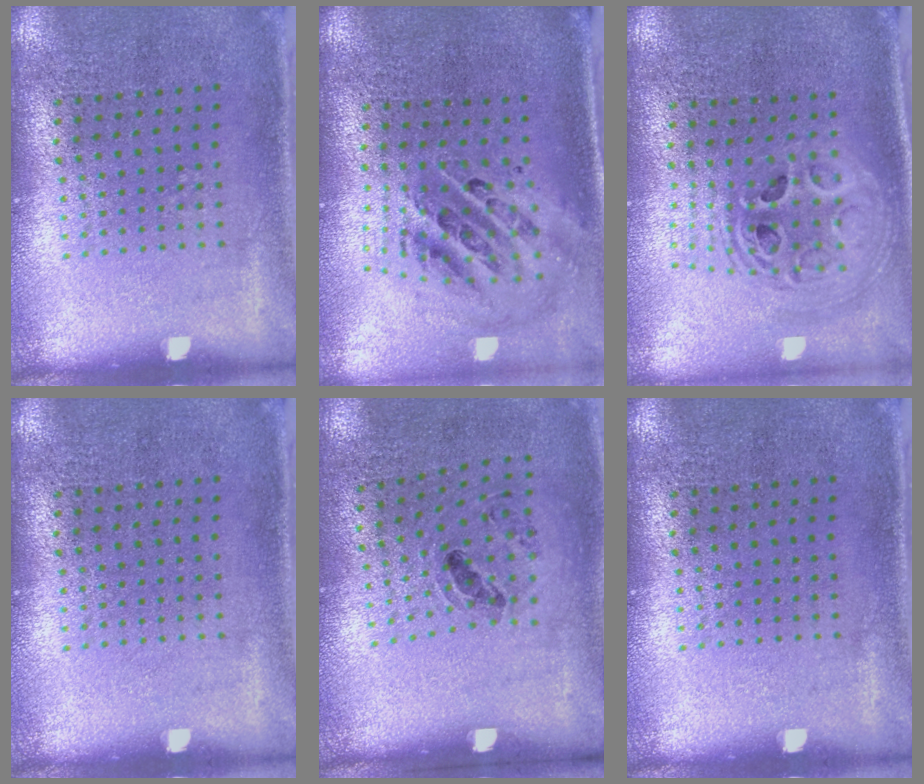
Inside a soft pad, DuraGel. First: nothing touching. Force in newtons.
{"total": 1.6, "press": 1.3, "slide": 0.8}
{"total": 2.3, "press": 1.8, "slide": 1.5}
{"total": 0.0}
{"total": 1.2, "press": 0.9, "slide": 0.8}
{"total": 0.0}